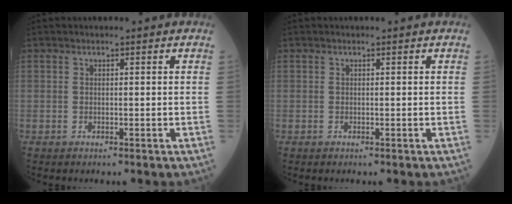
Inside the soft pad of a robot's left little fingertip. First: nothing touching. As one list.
[{"total": 0.0}]